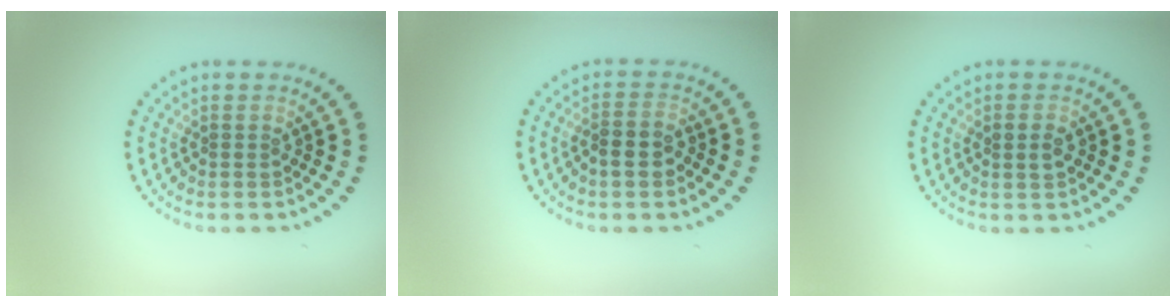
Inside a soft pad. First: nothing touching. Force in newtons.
{"total": 2.3, "press": 2.1, "slide": 0.8}
{"total": 1.5, "press": 1.5, "slide": 0.2}